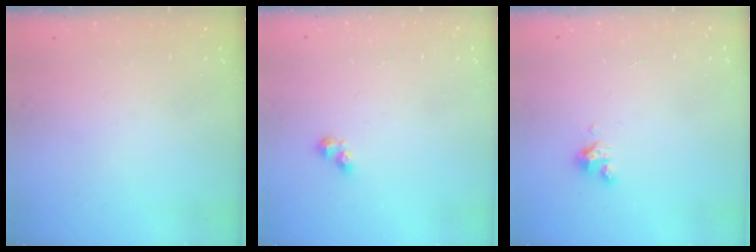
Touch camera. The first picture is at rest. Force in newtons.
{"total": 2.8, "press": 2.8, "slide": 0.4}
{"total": 2.8, "press": 2.8, "slide": 0.2}